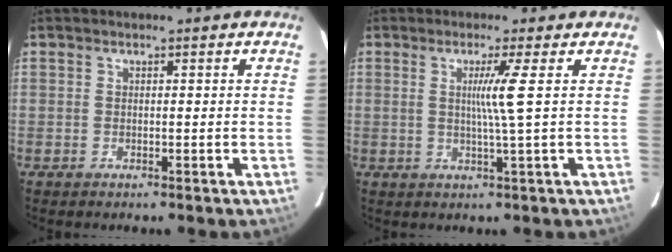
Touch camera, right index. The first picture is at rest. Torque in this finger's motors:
{"motor_torque": [0.10, 0.02, 0.09, 0.08]}